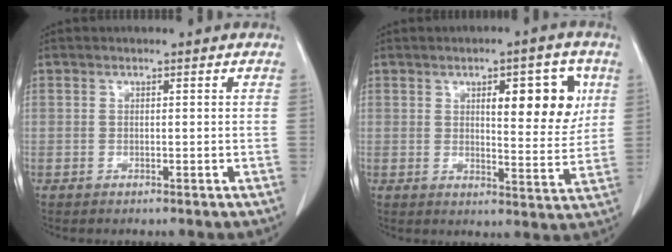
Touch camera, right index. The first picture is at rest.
{"total": 9.8, "force": [3.4, 3.0, 8.6], "torque": [-0.112, 0.002, 0.047]}